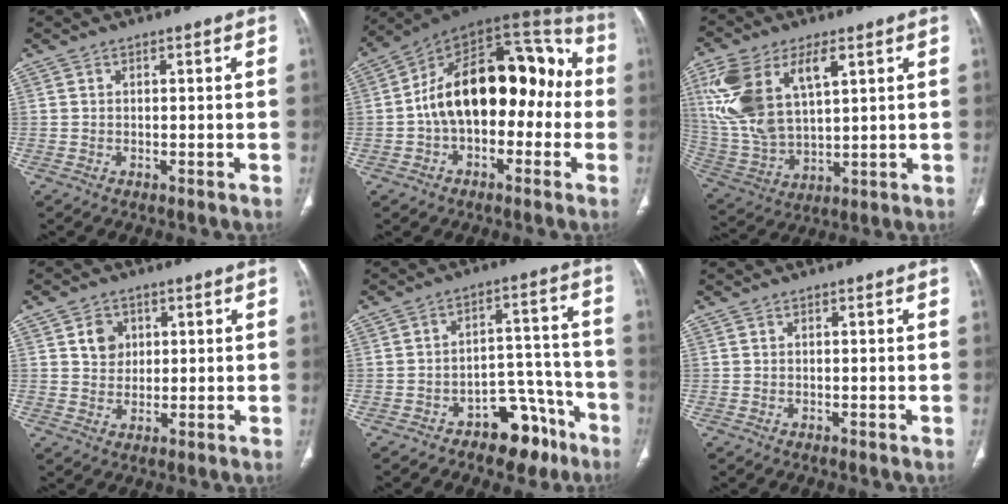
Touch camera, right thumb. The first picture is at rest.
{"total": 22.4, "force": [-1.1, 13.2, 18.0], "torque": [-0.253, 0.060, -0.027]}
{"total": 17.8, "force": [6.7, 9.1, 13.8], "torque": [-0.286, -0.012, 0.138]}
{"total": 4.7, "force": [1.6, 3.9, 1.9], "torque": [-0.011, -0.006, 0.029]}
{"total": 10.8, "force": [-7.0, 6.1, 5.4], "torque": [-0.030, 0.082, -0.099]}
{"total": 0.0}